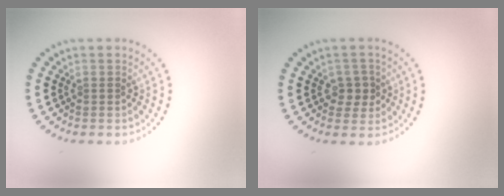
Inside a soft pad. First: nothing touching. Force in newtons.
{"total": 2.2, "press": 2.1, "slide": 0.8}